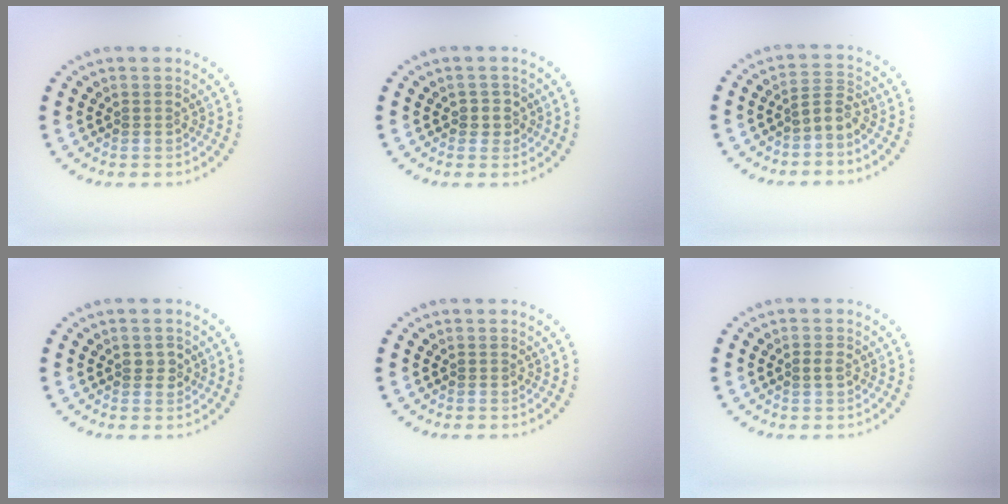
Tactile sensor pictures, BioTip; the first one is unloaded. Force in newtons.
{"total": 1.3, "press": 1.2, "slide": 0.6}
{"total": 2.0, "press": 1.4, "slide": 1.4}
{"total": 1.2, "press": 1.2, "slide": 0.0}
{"total": 0.0}
{"total": 0.9, "press": 0.9, "slide": 0.0}